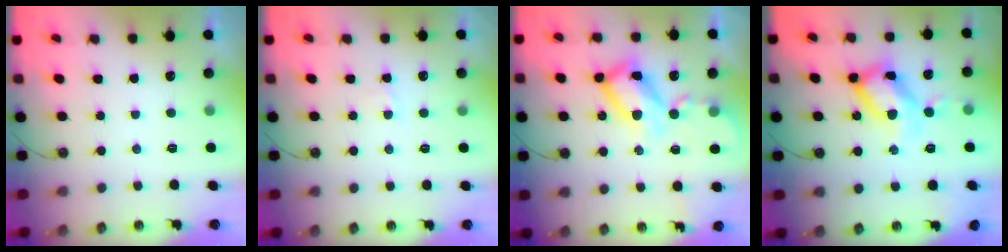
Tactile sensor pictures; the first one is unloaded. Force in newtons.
{"total": 2.8, "press": 2.8, "slide": 0.4}
{"total": 16.4, "press": 16.2, "slide": 2.1}
{"total": 18.5, "press": 18.5, "slide": 1.3}